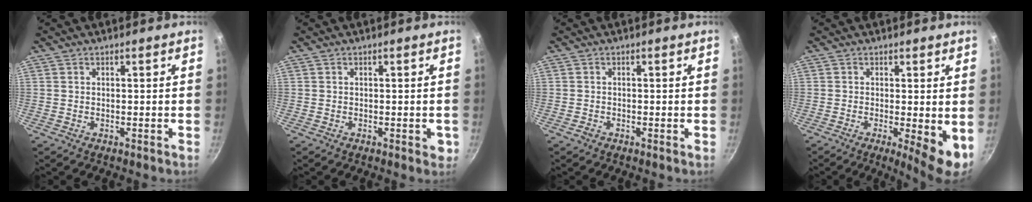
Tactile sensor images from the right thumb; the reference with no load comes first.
{"total": 1.8, "force": [-0.5, 1.0, 1.4], "torque": [-0.005, 0.001, -0.008]}
{"total": 0.6, "force": [-0.5, 0.3, 0.2], "torque": [-0.005, 0.004, -0.010]}
{"total": 6.7, "force": [-0.9, 1.6, 6.4], "torque": [-0.085, -0.012, -0.007]}